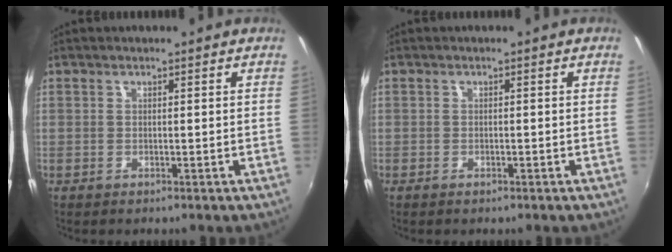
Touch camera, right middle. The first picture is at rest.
{"total": 0.7, "force": [-0.6, 0.4, 0.3], "torque": [-0.005, 0.000, -0.010]}